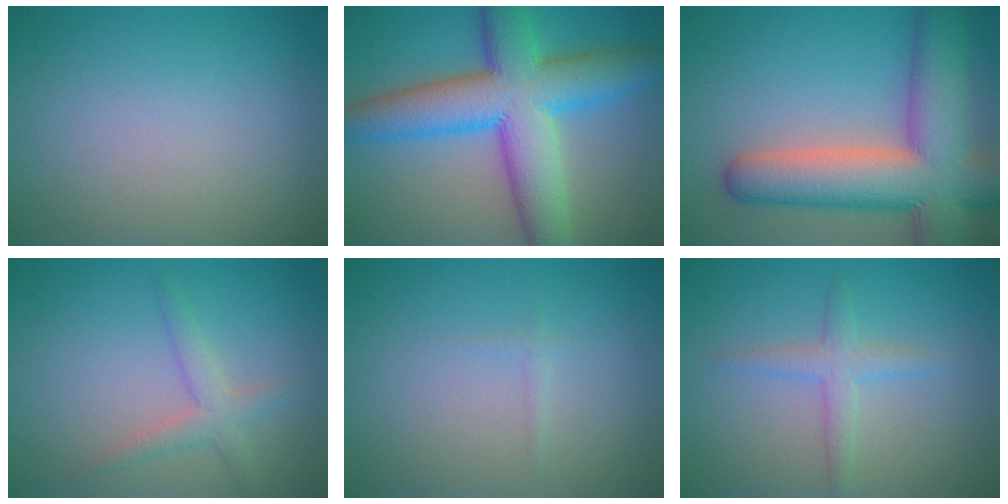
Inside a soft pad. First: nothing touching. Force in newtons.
{"total": 11.3, "press": 11.3, "slide": 0.2}
{"total": 12.2, "press": 12.1, "slide": 0.9}
{"total": 2.2, "press": 2.2, "slide": 0.1}
{"total": 0.6, "press": 0.6, "slide": 0.0}
{"total": 2.0, "press": 2.0, "slide": 0.1}